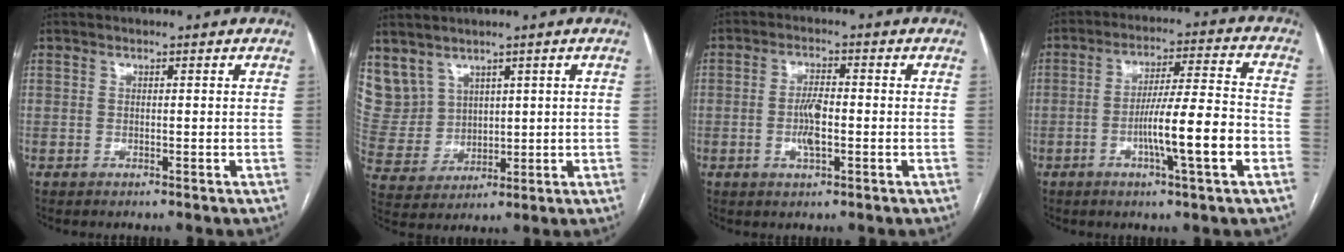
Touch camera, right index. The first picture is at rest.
{"total": 10.5, "force": [6.1, 8.4, 1.9], "torque": [-0.067, 0.040, 0.154]}
{"total": 4.5, "force": [-0.9, 1.3, 4.2], "torque": [-0.087, 0.001, -0.015]}
{"total": 11.6, "force": [-3.6, 0.1, 11.1], "torque": [-0.184, 0.003, -0.061]}